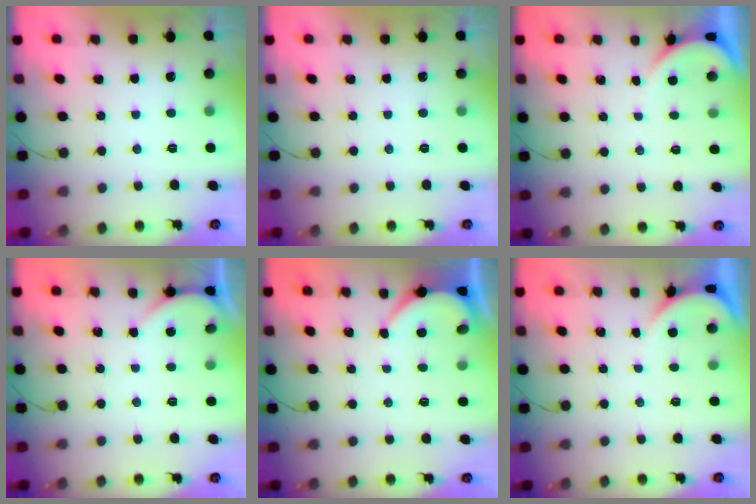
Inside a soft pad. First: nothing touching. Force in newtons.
{"total": 0.0}
{"total": 0.0}
{"total": 1.6, "press": 1.6, "slide": 0.1}
{"total": 2.2, "press": 2.2, "slide": 0.2}
{"total": 0.0}